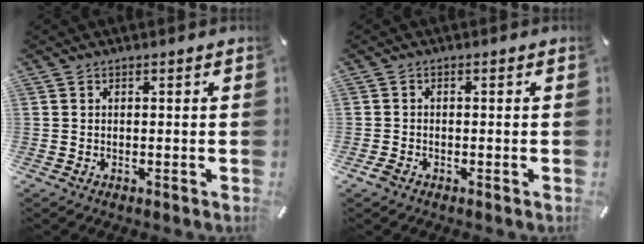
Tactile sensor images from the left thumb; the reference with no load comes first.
{"total": 1.3, "force": [-0.9, 0.7, 0.6], "torque": [-0.018, -0.001, -0.020]}